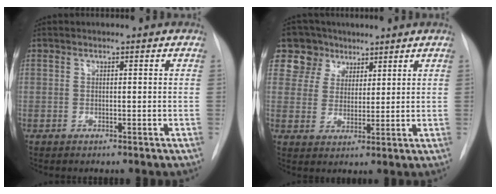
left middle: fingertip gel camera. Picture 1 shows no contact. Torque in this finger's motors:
{"motor_torque": [1.05, -1.09, 0.21, 0.03]}